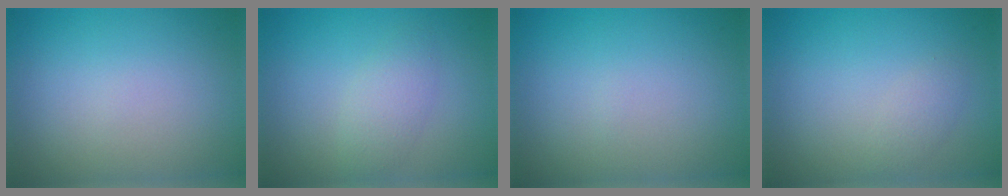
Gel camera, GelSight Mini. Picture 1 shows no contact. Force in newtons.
{"total": 2.1, "press": 2.1, "slide": 0.1}
{"total": 0.0}
{"total": 1.1, "press": 1.1, "slide": 0.0}